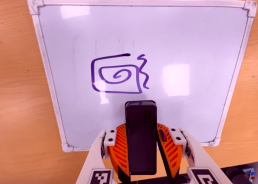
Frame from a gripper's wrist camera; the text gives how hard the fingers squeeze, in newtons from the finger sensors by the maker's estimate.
{"total": 6.2, "left": 4.7, "right": 7.7}